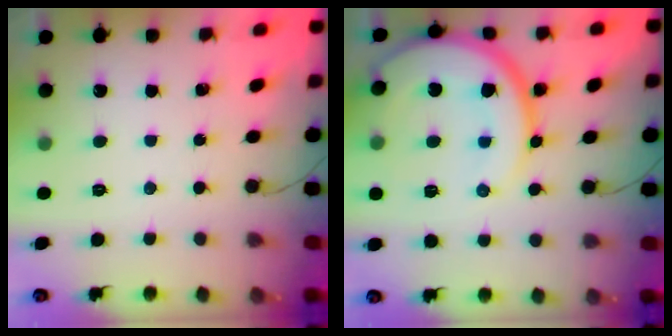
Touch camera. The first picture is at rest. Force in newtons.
{"total": 17.6, "press": 17.6, "slide": 1.5}